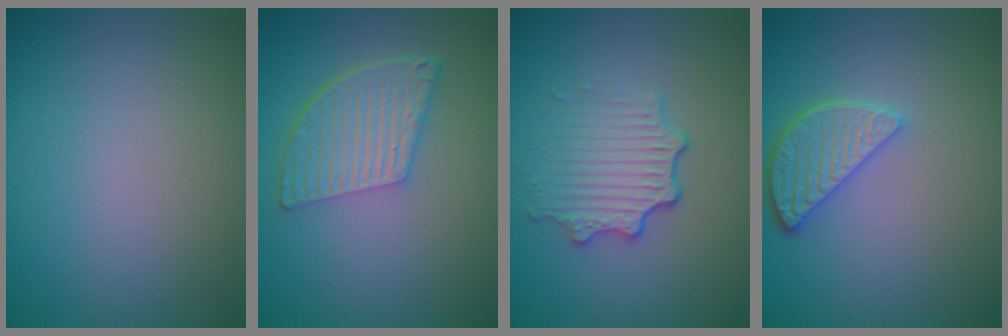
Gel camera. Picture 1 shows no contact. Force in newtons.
{"total": 5.2, "press": 3.7, "slide": 3.6}
{"total": 3.5, "press": 2.8, "slide": 2.1}
{"total": 3.4, "press": 2.9, "slide": 1.8}